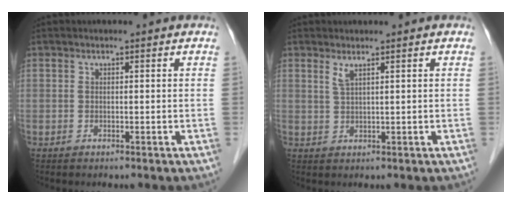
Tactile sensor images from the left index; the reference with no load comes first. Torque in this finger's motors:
{"motor_torque": [0.28, -0.21, 0.12, 0.04]}